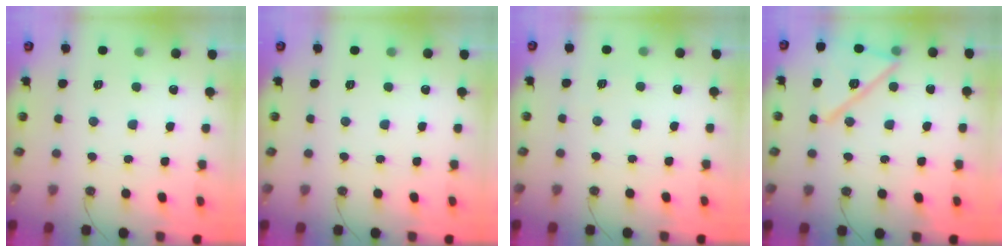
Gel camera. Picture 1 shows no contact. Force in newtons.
{"total": 0.0}
{"total": 2.7, "press": 2.6, "slide": 0.7}
{"total": 15.0, "press": 15.0, "slide": 0.5}